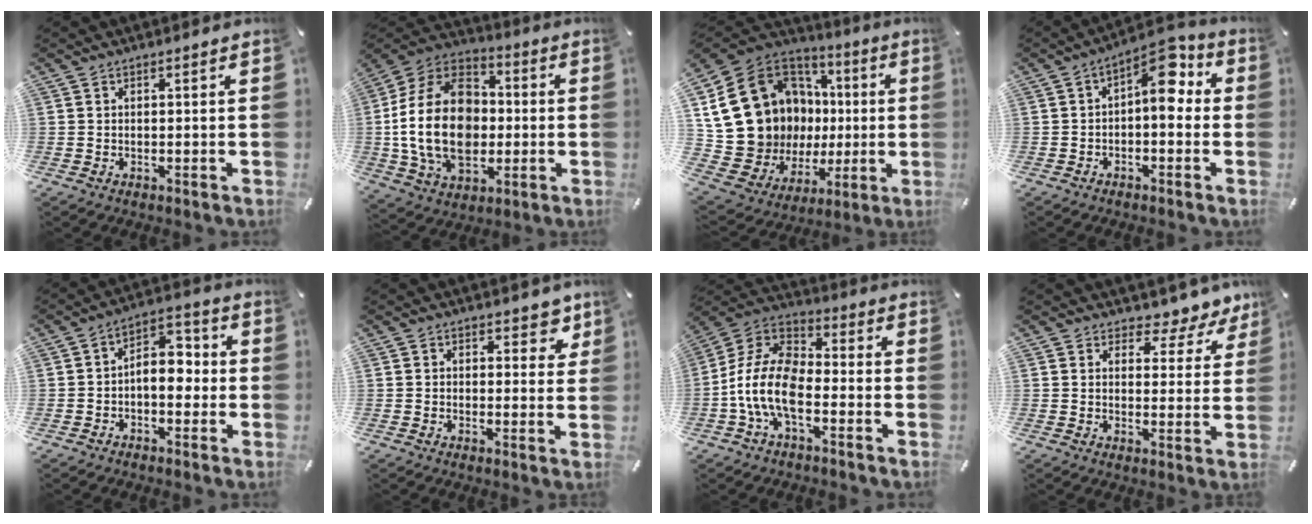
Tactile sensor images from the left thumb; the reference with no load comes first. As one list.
[{"total": 22.0, "force": [-1.9, 16.2, 14.8], "torque": [-0.310, 0.010, -0.034]}, {"total": 20.5, "force": [2.8, 17.9, 9.6], "torque": [-0.197, -0.050, 0.096]}, {"total": 9.1, "force": [2.7, 4.4, 7.4], "torque": [-0.107, -0.023, 0.040]}, {"total": 7.3, "force": [-1.9, 4.5, 5.4], "torque": [-0.078, 0.014, -0.035]}, {"total": 5.4, "force": [3.0, 3.7, 2.6], "torque": [-0.004, -0.014, 0.045]}, {"total": 12.5, "force": [-6.0, 6.6, 8.9], "torque": [-0.197, 0.009, -0.116]}, {"total": 5.7, "force": [4.5, 3.1, 1.6], "torque": [-0.014, -0.045, 0.075]}]